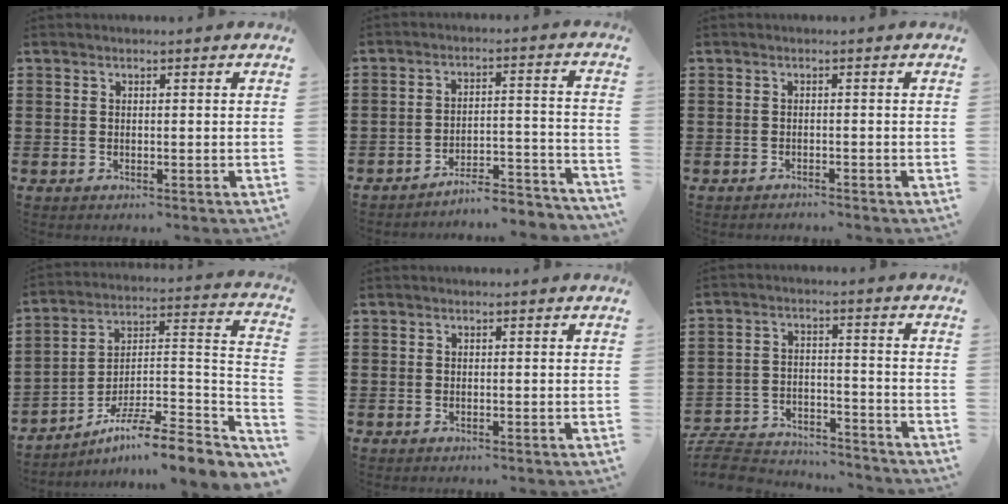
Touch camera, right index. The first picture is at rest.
{"total": 5.3, "force": [-5.1, 0.2, 1.5], "torque": [-0.026, 0.002, -0.103]}
{"total": 0.9, "force": [-0.9, 0.0, 0.1], "torque": [-0.004, 0.001, -0.019]}
{"total": 8.6, "force": [-6.7, 0.9, 5.3], "torque": [-0.085, -0.004, -0.134]}
{"total": 0.0}
{"total": 7.2, "force": [-7.0, 1.2, 1.5], "torque": [-0.036, 0.011, -0.138]}